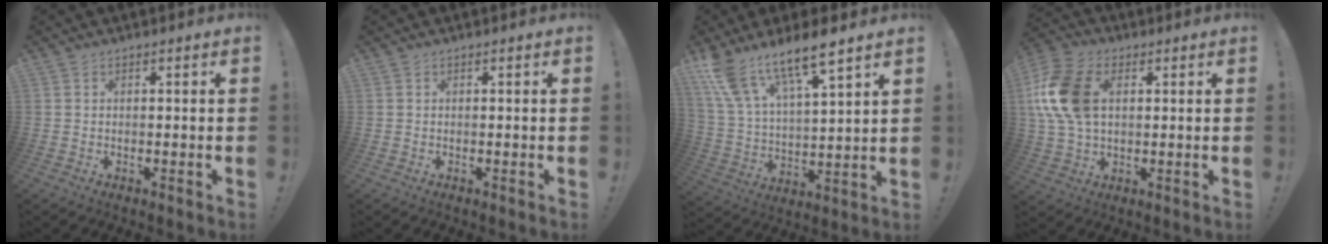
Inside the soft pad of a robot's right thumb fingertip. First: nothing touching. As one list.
[{"total": 0.0}, {"total": 14.3, "force": [11.2, 3.9, 7.9], "torque": [-0.157, -0.075, 0.200]}, {"total": 16.4, "force": [3.1, 11.0, 11.8], "torque": [-0.244, 0.004, 0.059]}]